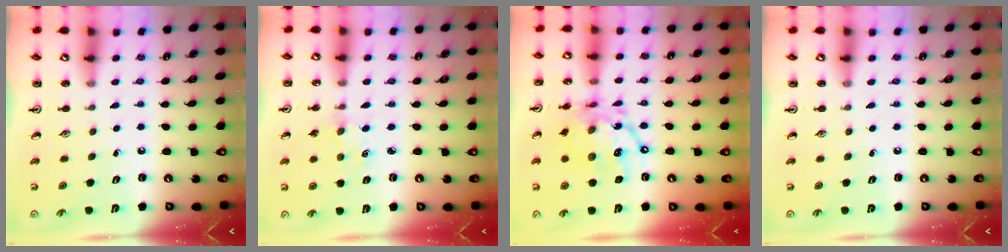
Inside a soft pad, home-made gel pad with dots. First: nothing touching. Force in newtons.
{"total": 1.4, "press": 1.4, "slide": 0.2}
{"total": 14.2, "press": 14.2, "slide": 1.1}
{"total": 0.0}